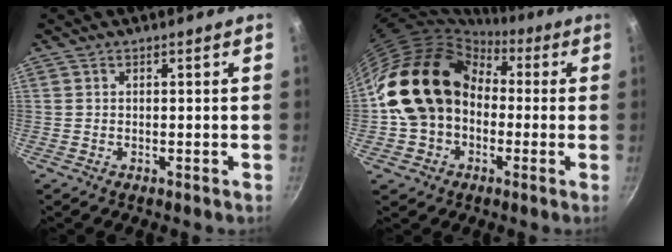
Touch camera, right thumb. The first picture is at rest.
{"total": 18.8, "force": [0.1, 14.9, 11.6], "torque": [-0.185, 0.059, -0.004]}